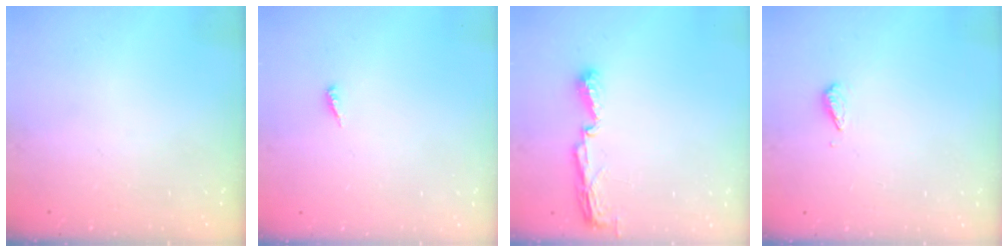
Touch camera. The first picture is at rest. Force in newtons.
{"total": 3.9, "press": 3.9, "slide": 0.3}
{"total": 5.8, "press": 5.8, "slide": 0.5}
{"total": 3.6, "press": 3.6, "slide": 0.5}